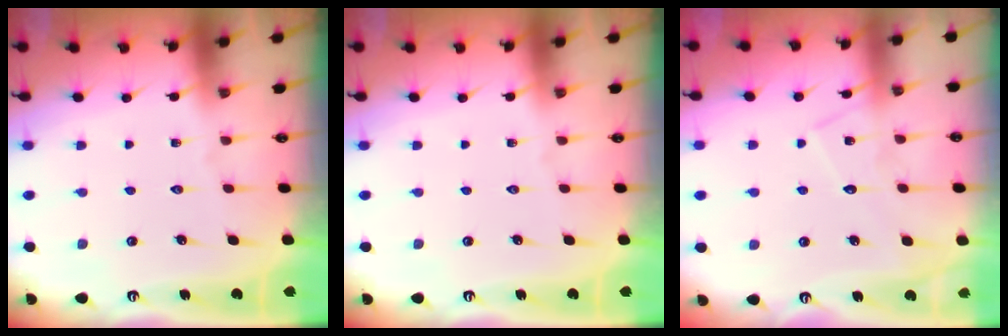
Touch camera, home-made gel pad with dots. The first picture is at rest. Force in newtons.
{"total": 0.0}
{"total": 7.9, "press": 7.8, "slide": 0.7}